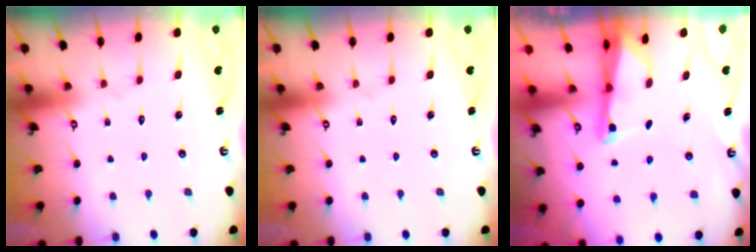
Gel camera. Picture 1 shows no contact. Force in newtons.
{"total": 0.0}
{"total": 2.4, "press": 2.4, "slide": 0.3}